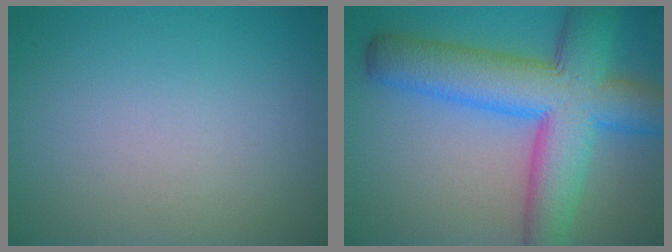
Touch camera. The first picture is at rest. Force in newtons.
{"total": 11.5, "press": 11.5, "slide": 0.3}